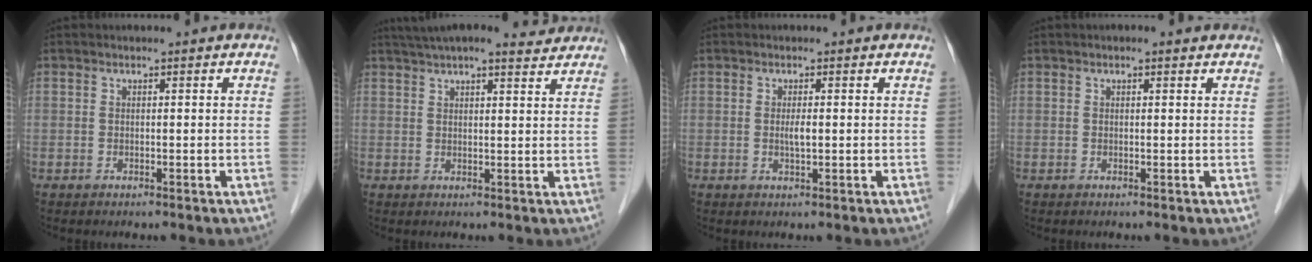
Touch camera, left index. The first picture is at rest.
{"total": 11.5, "force": [10.3, 1.6, 4.8], "torque": [-0.078, 0.028, 0.137]}
{"total": 1.4, "force": [0.0, 0.2, 1.4], "torque": [-0.027, -0.003, -0.001]}
{"total": 0.8, "force": [0.5, 0.3, 0.5], "torque": [-0.013, 0.006, 0.003]}